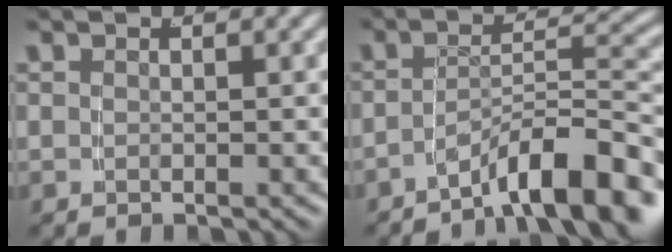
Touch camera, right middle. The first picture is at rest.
{"total": 7.8, "force": [-5.4, 1.6, 5.4], "torque": [-0.072, -0.005, -0.078]}